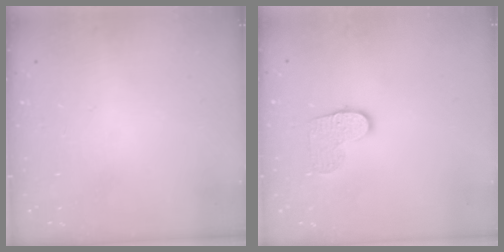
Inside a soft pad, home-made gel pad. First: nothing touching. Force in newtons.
{"total": 8.0, "press": 8.0, "slide": 0.4}